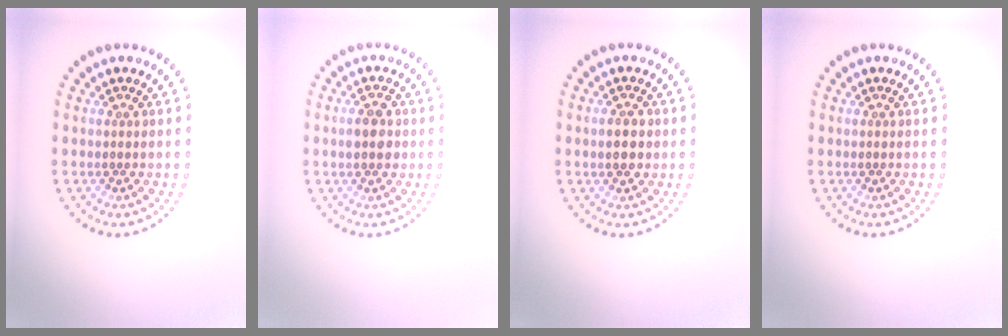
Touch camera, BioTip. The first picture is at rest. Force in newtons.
{"total": 2.6, "press": 2.6, "slide": 0.0}
{"total": 2.7, "press": 2.7, "slide": 0.1}
{"total": 0.0}